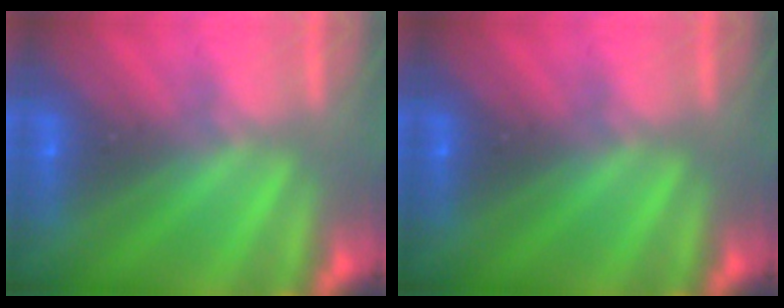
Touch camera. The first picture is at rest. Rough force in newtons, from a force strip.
{"total": 0.0}